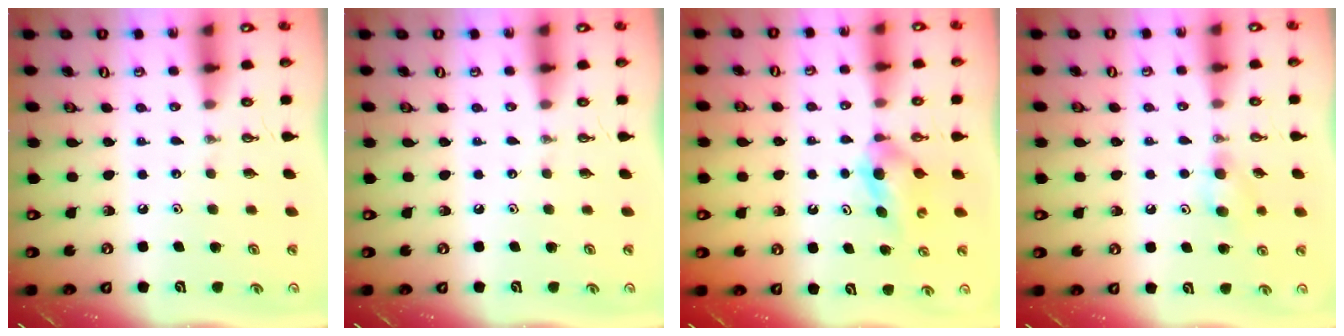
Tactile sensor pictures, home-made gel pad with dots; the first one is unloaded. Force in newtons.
{"total": 0.0}
{"total": 4.4, "press": 4.3, "slide": 0.9}
{"total": 6.3, "press": 6.2, "slide": 1.3}